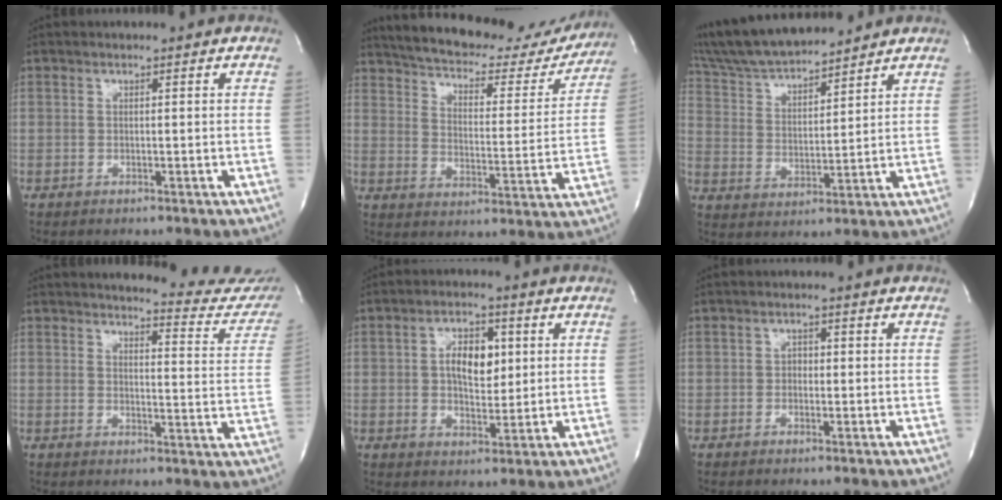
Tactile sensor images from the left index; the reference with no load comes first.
{"total": 24.2, "force": [21.6, 6.8, 8.3], "torque": [-0.136, -0.027, 0.274]}
{"total": 13.8, "force": [12.7, 1.9, 5.2], "torque": [-0.104, 0.017, 0.231]}
{"total": 14.9, "force": [14.4, 1.7, 3.1], "torque": [-0.017, -0.100, 0.135]}
{"total": 6.6, "force": [1.1, 3.6, 5.4], "torque": [-0.092, 0.006, 0.020]}
{"total": 1.4, "force": [-0.3, 1.1, 0.8], "torque": [-0.009, 0.001, -0.008]}